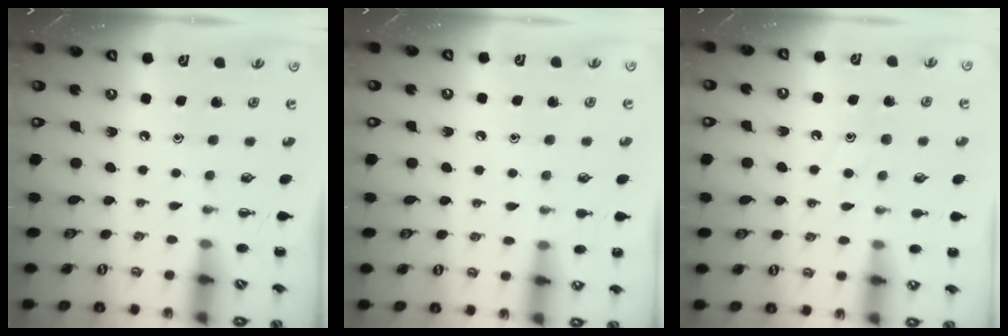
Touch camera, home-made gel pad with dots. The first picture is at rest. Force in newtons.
{"total": 5.1, "press": 4.8, "slide": 1.7}
{"total": 7.6, "press": 7.5, "slide": 1.2}